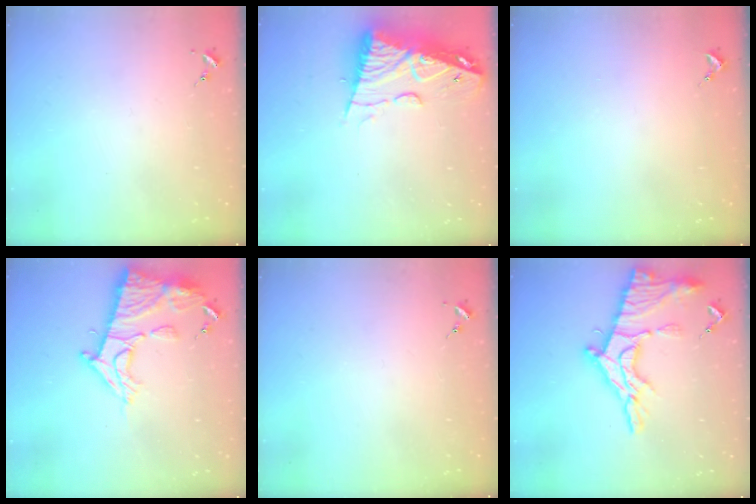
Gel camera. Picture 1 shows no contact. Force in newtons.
{"total": 13.3, "press": 13.2, "slide": 1.2}
{"total": 0.9, "press": 0.9, "slide": 0.1}
{"total": 14.9, "press": 14.8, "slide": 1.3}
{"total": 0.0}
{"total": 20.7, "press": 20.6, "slide": 2.0}